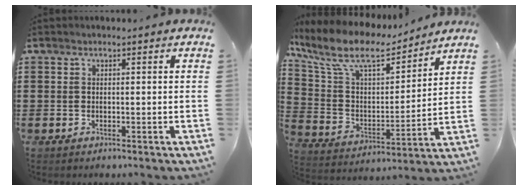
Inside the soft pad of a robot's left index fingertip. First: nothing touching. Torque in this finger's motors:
{"motor_torque": [1.99, -0.15, 0.35, 0.21]}